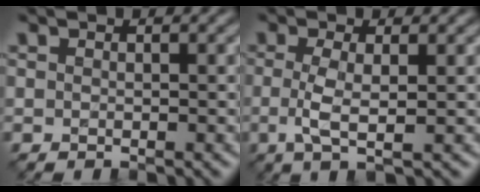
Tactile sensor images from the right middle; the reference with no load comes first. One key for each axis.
{"total": 3.0, "fx": -0.2, "fy": 0.8, "fz": 2.9, "tx": -0.063, "ty": -0.005, "tz": -0.003}